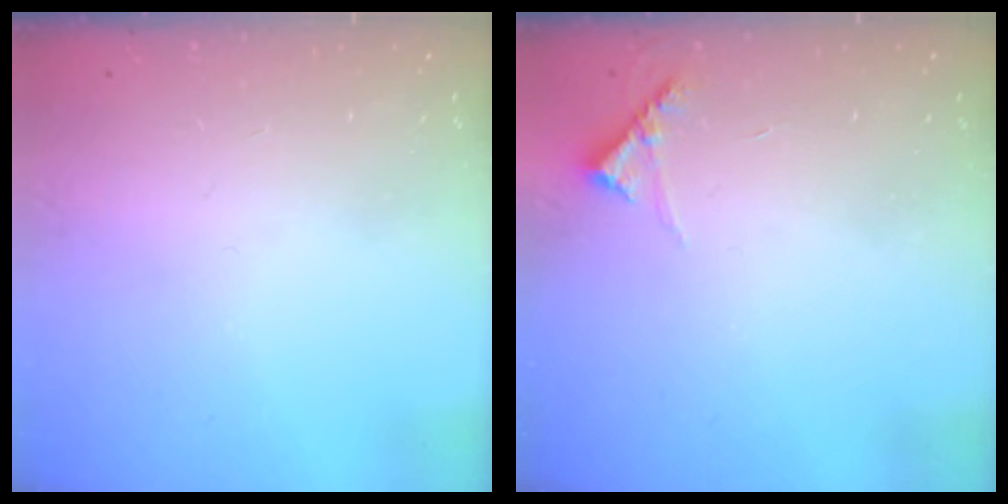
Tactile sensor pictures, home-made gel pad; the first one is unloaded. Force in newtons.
{"total": 5.4, "press": 5.4, "slide": 0.4}